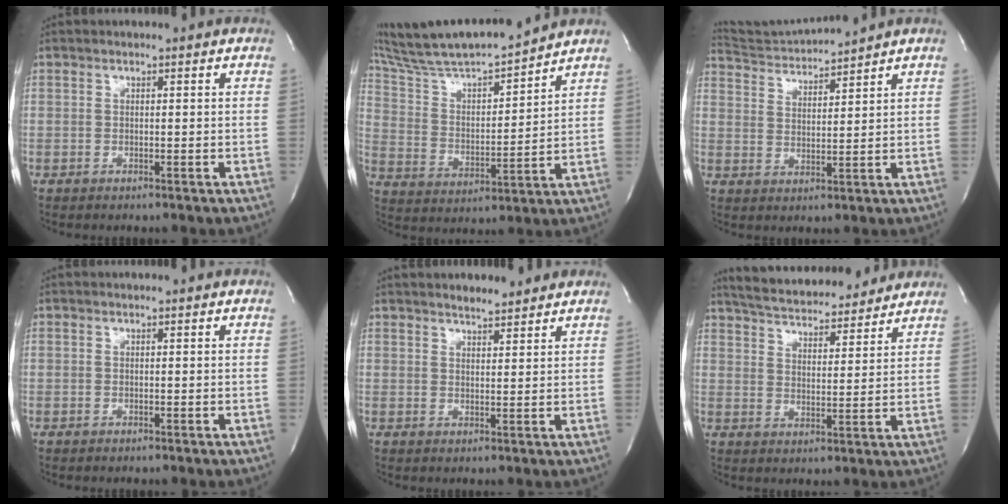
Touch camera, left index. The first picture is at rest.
{"total": 19.4, "force": [17.6, 1.5, 7.9], "torque": [-0.151, 0.012, 0.307]}
{"total": 7.1, "force": [6.9, -1.7, 0.3], "torque": [-0.018, 0.005, 0.137]}
{"total": 0.0}
{"total": 4.1, "force": [3.8, 0.8, 1.3], "torque": [-0.022, 0.010, 0.056]}
{"total": 17.1, "force": [15.7, 3.6, 5.8], "torque": [-0.099, 0.020, 0.230]}